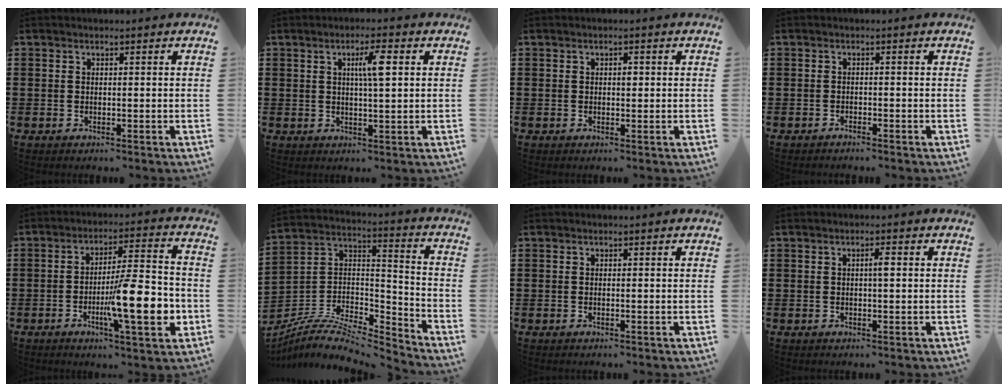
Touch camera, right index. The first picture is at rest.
{"total": 4.9, "force": [1.1, -0.9, 4.7], "torque": [-0.091, -0.005, 0.011]}
{"total": 1.0, "force": [0.1, 0.5, 0.9], "torque": [-0.018, 0.002, 0.002]}
{"total": 0.9, "force": [-0.9, 0.0, 0.1], "torque": [-0.005, -0.001, -0.019]}
{"total": 13.6, "force": [-3.6, 2.6, 12.8], "torque": [-0.211, -0.008, -0.067]}
{"total": 7.5, "force": [-6.3, 2.6, 3.3], "torque": [-0.075, 0.002, -0.126]}
{"total": 0.0}
{"total": 1.6, "force": [0.2, 0.2, 1.6], "torque": [-0.031, 0.002, 0.001]}